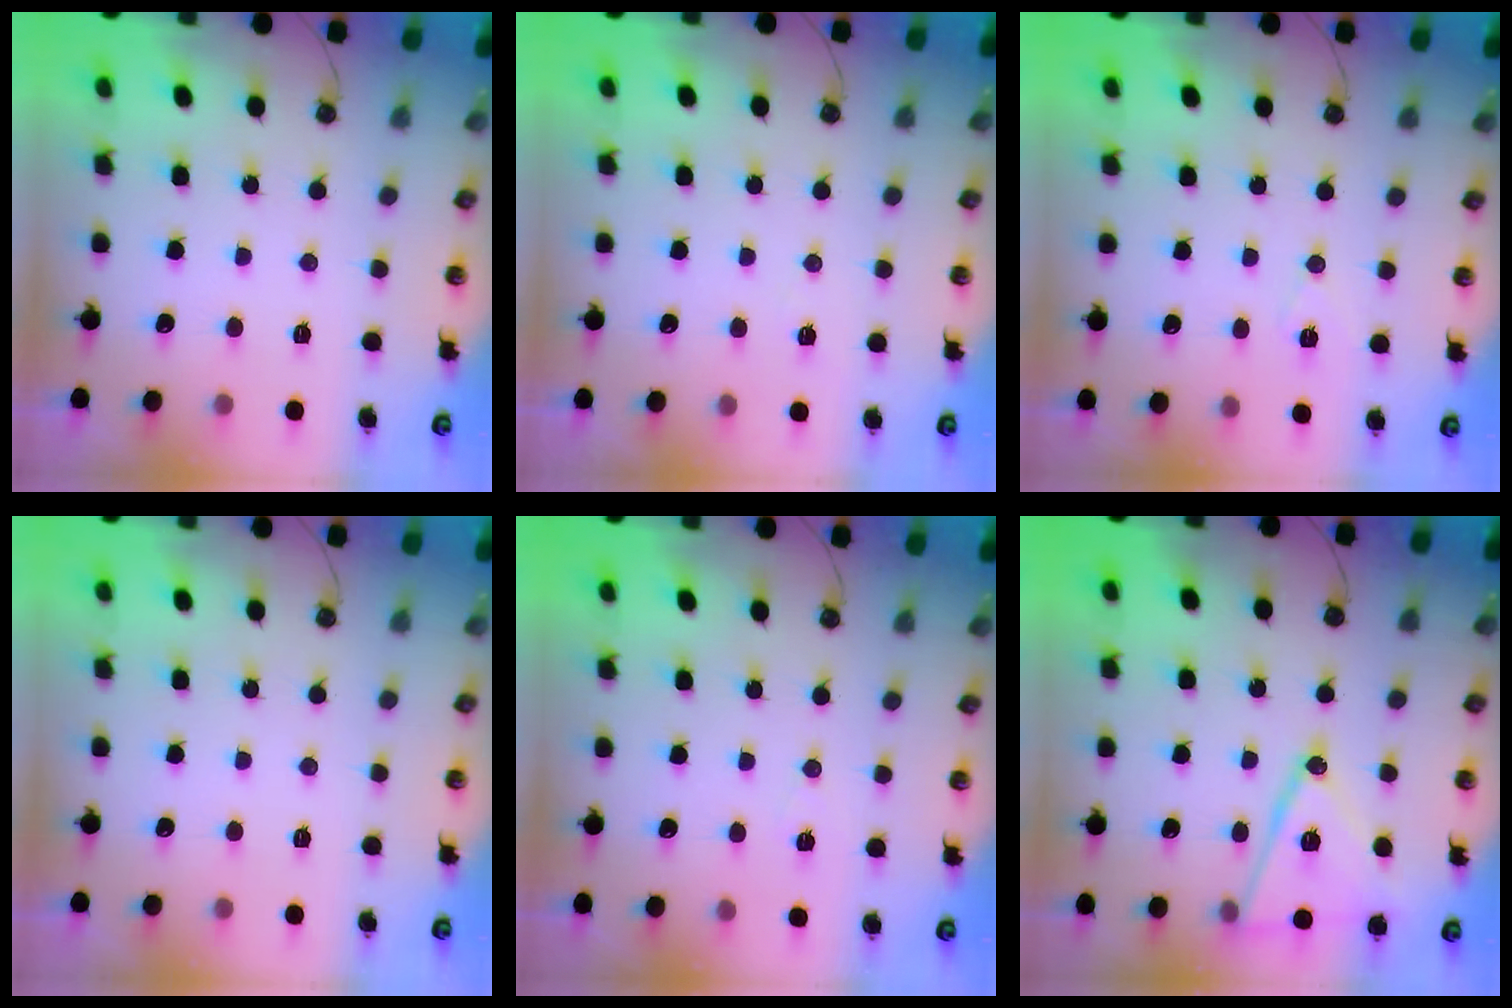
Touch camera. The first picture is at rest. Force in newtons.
{"total": 3.3, "press": 2.8, "slide": 1.7}
{"total": 5.9, "press": 3.9, "slide": 4.4}
{"total": 0.0}
{"total": 5.7, "press": 3.6, "slide": 4.4}
{"total": 15.5, "press": 15.1, "slide": 3.7}